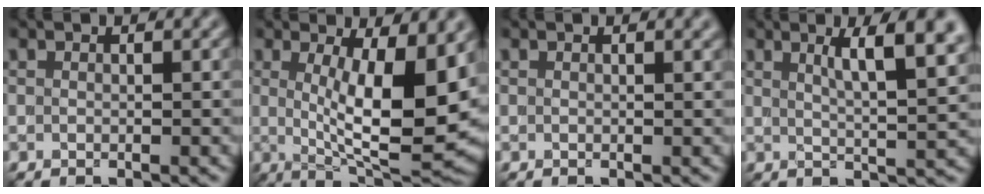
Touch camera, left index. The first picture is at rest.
{"total": 11.0, "force": [1.6, 3.2, 10.4], "torque": [-0.144, -0.017, 0.030]}
{"total": 1.3, "force": [1.0, 0.4, 0.7], "torque": [-0.003, 0.003, 0.009]}
{"total": 7.0, "force": [3.5, 1.7, 5.8], "torque": [-0.060, 0.007, 0.050]}